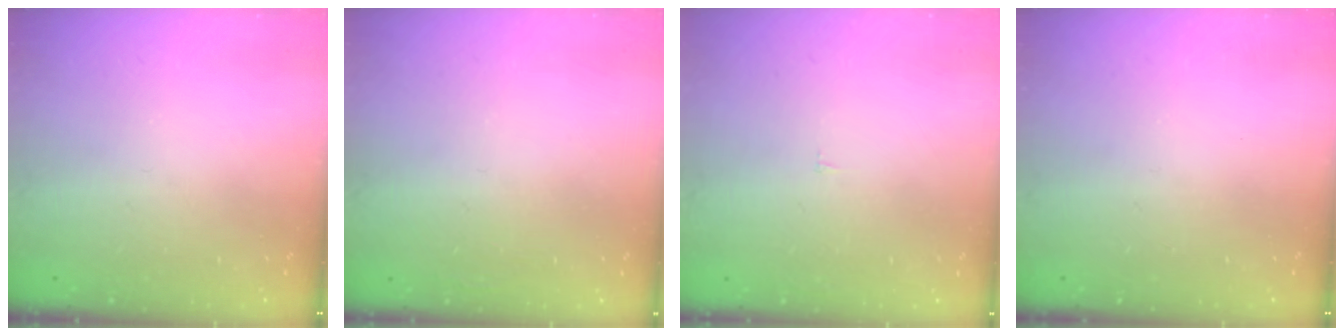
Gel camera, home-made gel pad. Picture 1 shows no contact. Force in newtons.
{"total": 1.8, "press": 1.7, "slide": 0.4}
{"total": 1.6, "press": 1.6, "slide": 0.1}
{"total": 0.0}